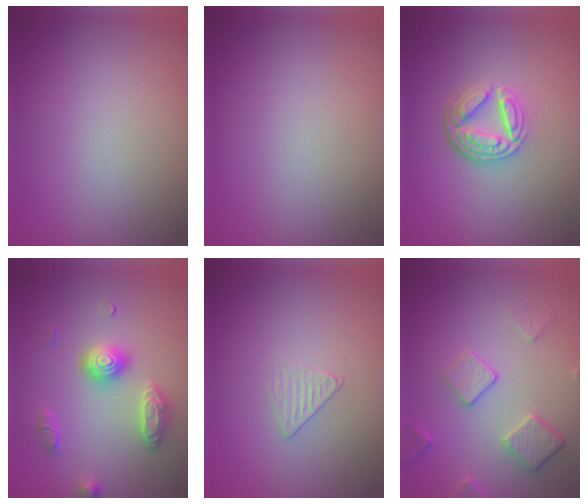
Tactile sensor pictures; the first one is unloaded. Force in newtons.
{"total": 0.0}
{"total": 4.5, "press": 3.4, "slide": 2.9}
{"total": 3.0, "press": 3.0, "slide": 0.4}
{"total": 1.1, "press": 0.5, "slide": 1.0}
{"total": 3.8, "press": 3.2, "slide": 2.0}